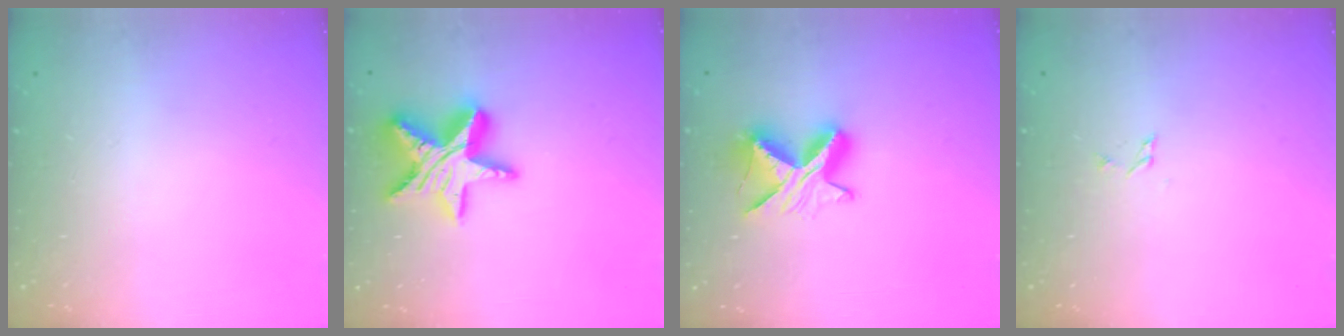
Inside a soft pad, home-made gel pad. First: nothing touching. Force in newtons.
{"total": 16.5, "press": 16.4, "slide": 1.2}
{"total": 9.4, "press": 9.3, "slide": 0.7}
{"total": 3.4, "press": 3.4, "slide": 0.3}